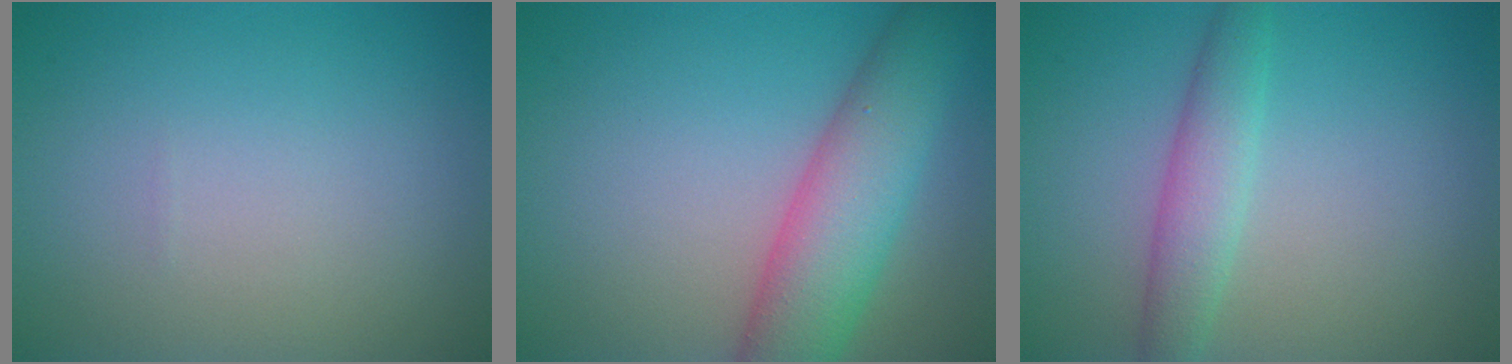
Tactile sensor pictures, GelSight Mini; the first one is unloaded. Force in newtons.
{"total": 7.1, "press": 7.1, "slide": 0.3}
{"total": 3.0, "press": 3.0, "slide": 0.1}